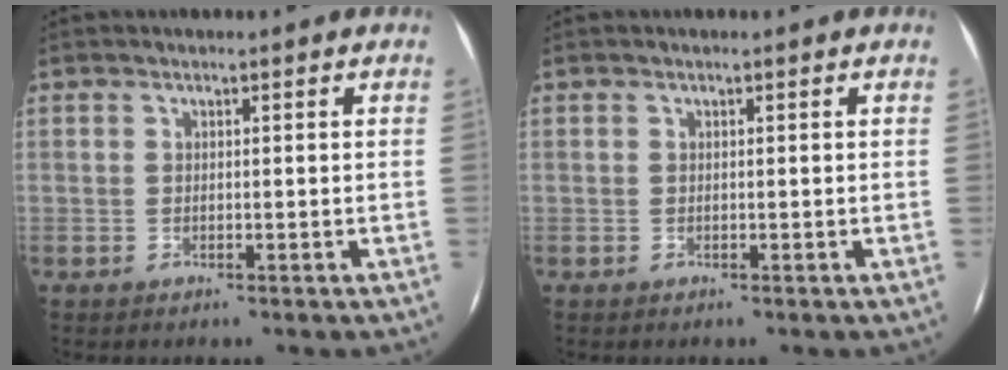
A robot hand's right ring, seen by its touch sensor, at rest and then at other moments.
{"total": 0.0}